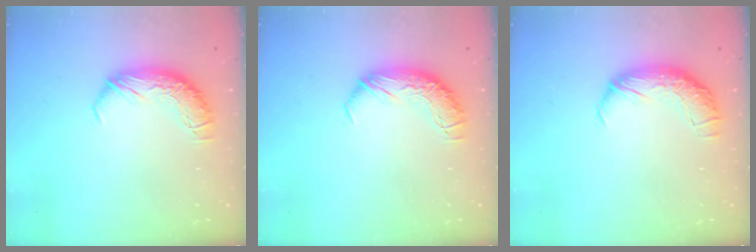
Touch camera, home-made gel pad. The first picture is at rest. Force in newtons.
{"total": 0.0}
{"total": 2.4, "press": 1.2, "slide": 2.1}